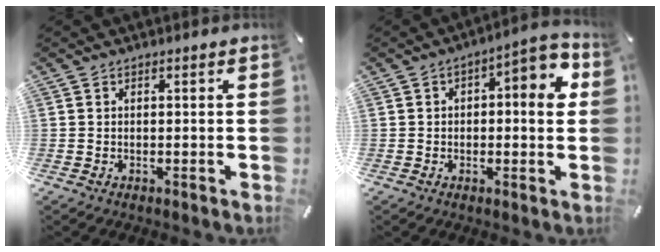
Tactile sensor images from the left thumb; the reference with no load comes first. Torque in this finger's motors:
{"motor_torque": [0.19, 0.17, 0.44, 0.19, 0.01]}